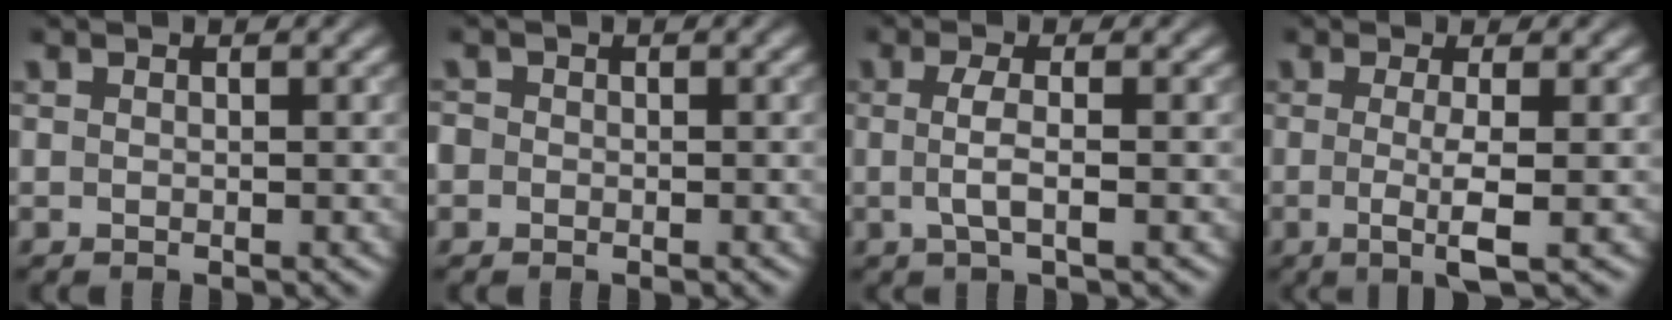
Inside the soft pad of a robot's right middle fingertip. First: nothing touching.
{"total": 1.3, "force": [-0.3, 1.2, 0.2], "torque": [0.006, 0.001, -0.008]}
{"total": 2.4, "force": [-0.2, 0.6, 2.3], "torque": [-0.048, -0.003, -0.006]}
{"total": 3.5, "force": [-0.4, 0.7, 3.4], "torque": [-0.059, -0.012, -0.008]}